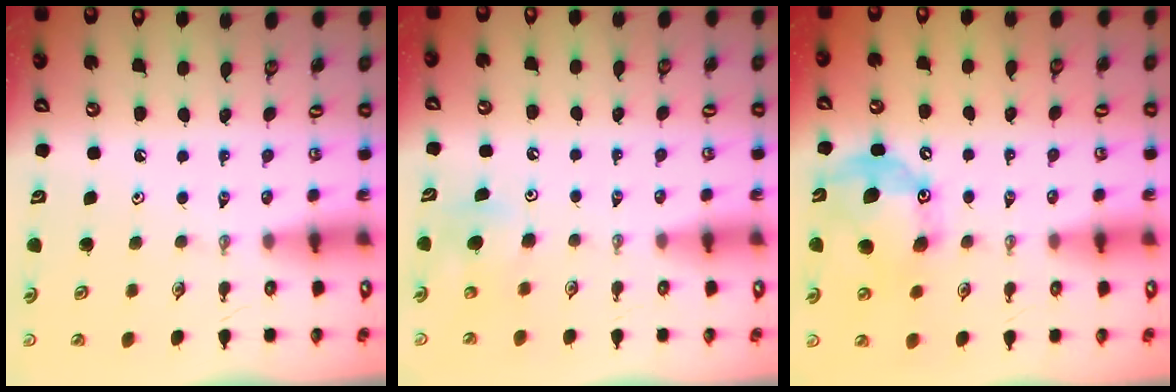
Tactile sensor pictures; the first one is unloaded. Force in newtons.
{"total": 5.6, "press": 5.5, "slide": 1.1}
{"total": 15.6, "press": 15.6, "slide": 0.3}